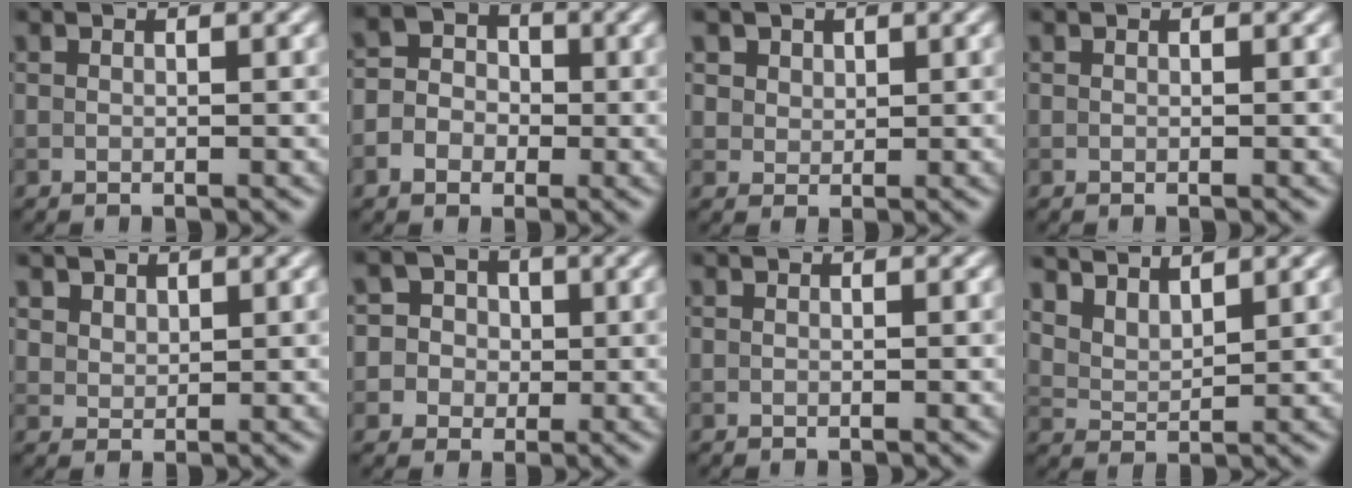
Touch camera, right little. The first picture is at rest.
{"total": 4.4, "force": [-1.1, 3.9, 1.7], "torque": [-0.004, 0.010, -0.032]}
{"total": 3.8, "force": [2.2, 2.8, 1.5], "torque": [-0.045, 0.000, 0.040]}
{"total": 0.0}
{"total": 2.5, "force": [1.7, 1.6, 0.8], "torque": [-0.029, -0.008, 0.046]}
{"total": 6.6, "force": [0.7, 6.4, 1.5], "torque": [-0.033, 0.039, 0.001]}
{"total": 0.0}
{"total": 4.8, "force": [4.0, 1.8, 2.0], "torque": [-0.048, 0.007, 0.073]}